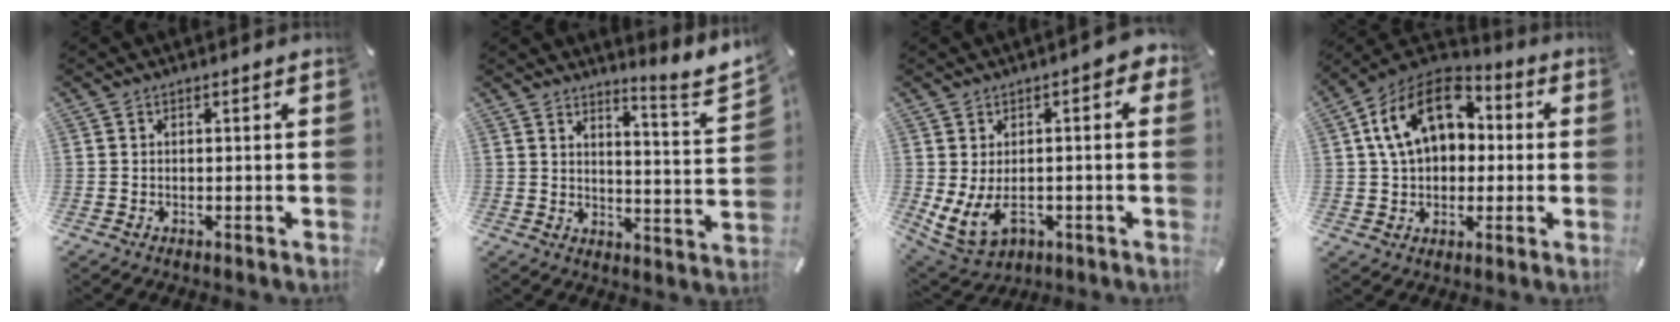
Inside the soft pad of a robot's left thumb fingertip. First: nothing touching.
{"total": 6.2, "force": [5.5, 0.5, 3.0], "torque": [-0.039, -0.062, 0.085]}
{"total": 11.4, "force": [-0.1, 7.9, 8.3], "torque": [-0.130, -0.010, 0.003]}
{"total": 16.2, "force": [4.6, 11.6, 10.4], "torque": [-0.205, -0.004, 0.080]}